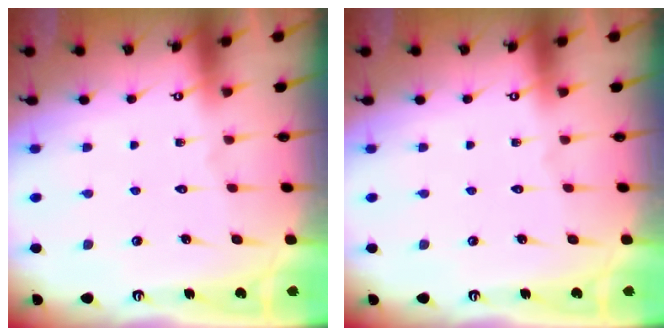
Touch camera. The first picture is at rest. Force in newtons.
{"total": 0.0}